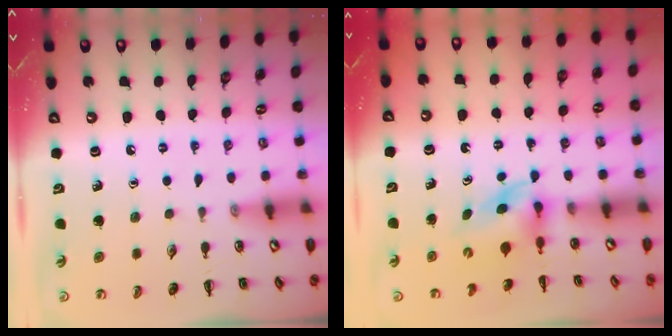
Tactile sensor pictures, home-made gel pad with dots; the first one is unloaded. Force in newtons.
{"total": 3.2, "press": 3.0, "slide": 1.1}